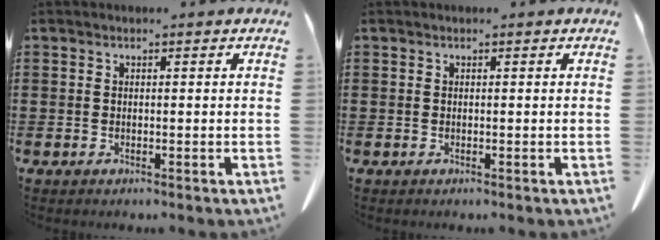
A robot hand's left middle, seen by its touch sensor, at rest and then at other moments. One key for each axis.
{"total": 0.0}